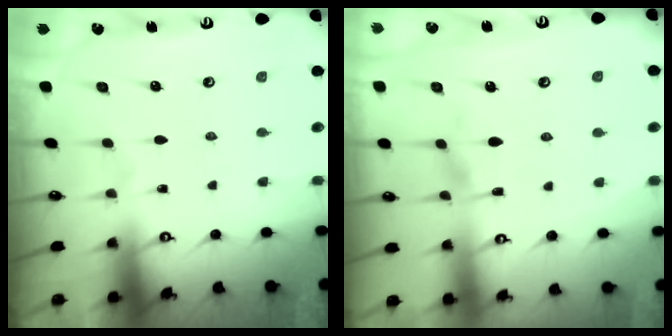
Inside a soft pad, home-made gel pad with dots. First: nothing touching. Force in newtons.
{"total": 1.7, "press": 1.2, "slide": 1.2}